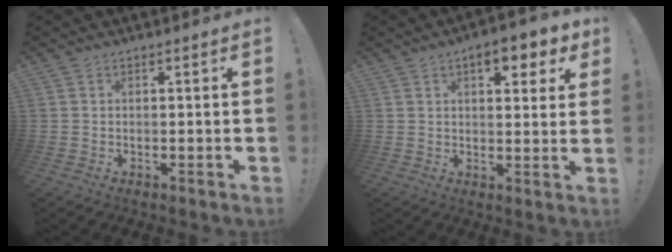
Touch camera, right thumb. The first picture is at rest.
{"total": 7.9, "force": [4.4, 3.2, 5.7], "torque": [-0.065, -0.018, 0.070]}